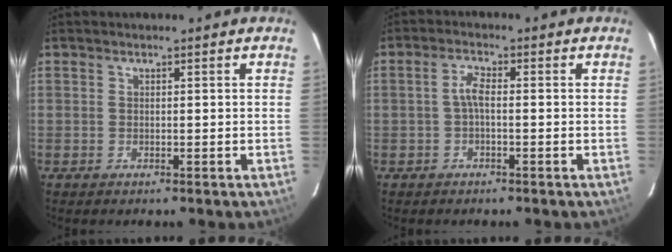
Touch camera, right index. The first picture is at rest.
{"total": 2.5, "force": [-0.5, 0.8, 2.3], "torque": [-0.048, 0.008, -0.011]}